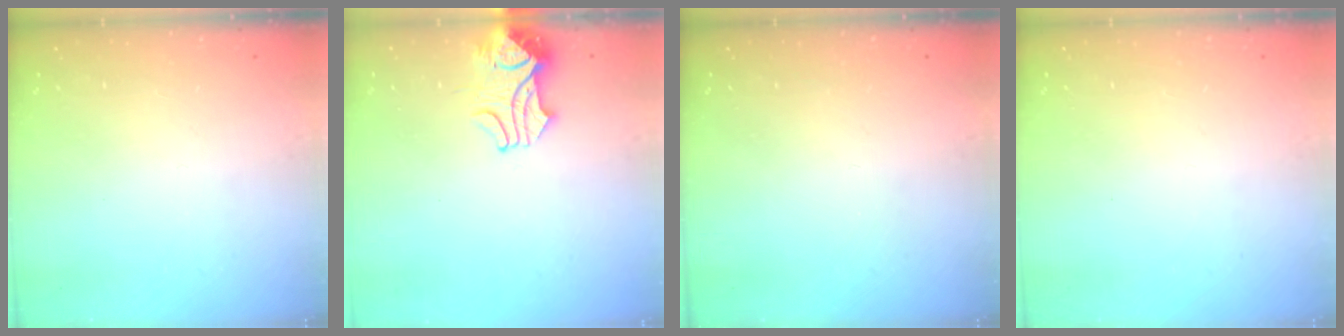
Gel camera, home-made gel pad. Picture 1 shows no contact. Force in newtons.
{"total": 2.2, "press": 2.1, "slide": 0.6}
{"total": 0.0}
{"total": 0.0}